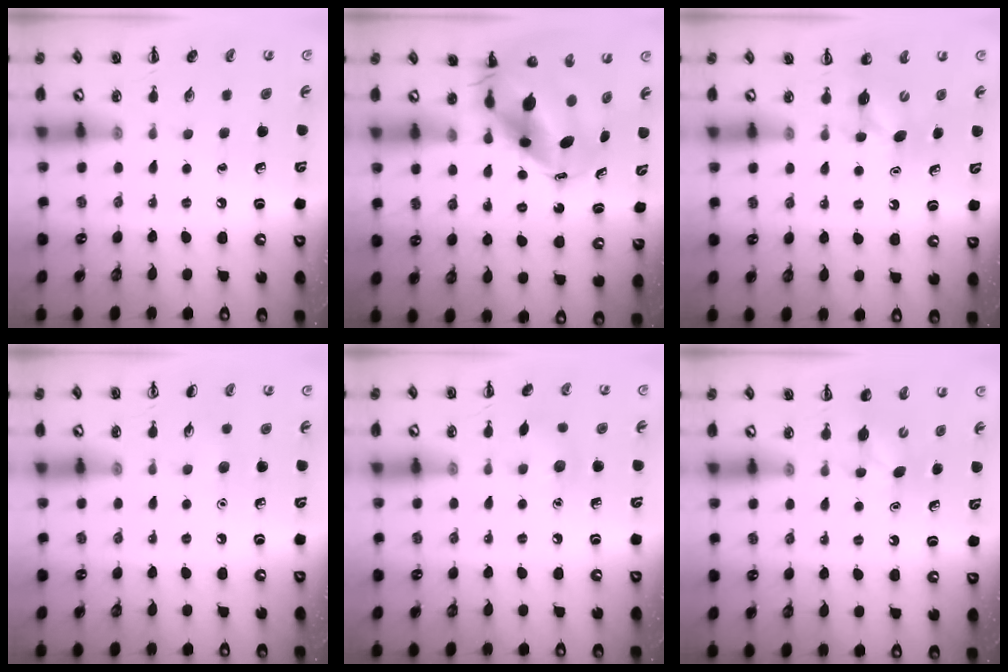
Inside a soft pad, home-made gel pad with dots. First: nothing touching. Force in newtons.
{"total": 9.5, "press": 9.1, "slide": 2.8}
{"total": 4.6, "press": 4.6, "slide": 0.7}
{"total": 3.7, "press": 3.5, "slide": 1.1}
{"total": 5.8, "press": 5.6, "slide": 1.6}
{"total": 3.4, "press": 3.2, "slide": 1.0}